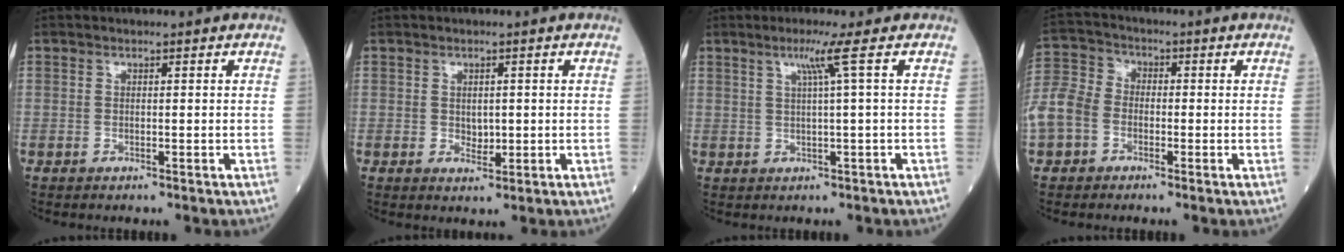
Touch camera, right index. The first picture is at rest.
{"total": 2.9, "force": [0.0, 2.0, 2.2], "torque": [-0.042, -0.001, 0.010]}
{"total": 3.7, "force": [1.3, -1.1, 3.2], "torque": [-0.069, -0.002, 0.029]}
{"total": 9.0, "force": [-2.8, 7.1, 4.8], "torque": [-0.134, 0.027, -0.058]}